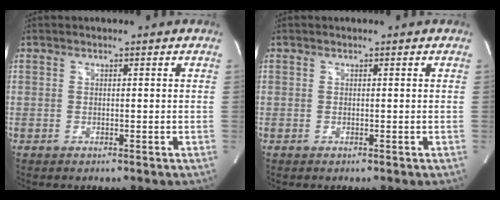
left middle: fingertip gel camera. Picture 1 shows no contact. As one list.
[{"total": 0.0}]